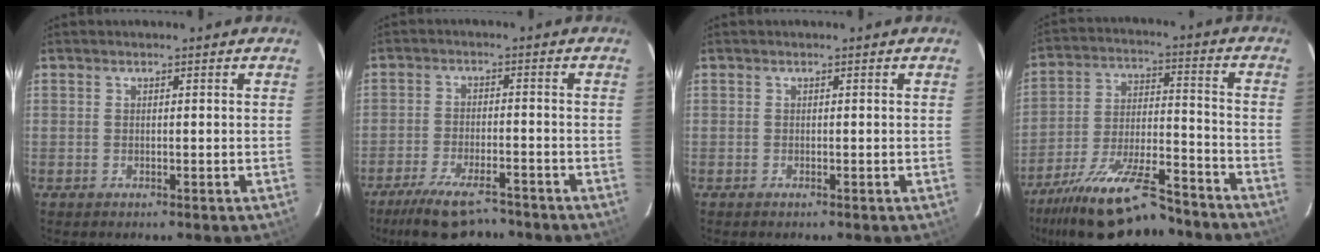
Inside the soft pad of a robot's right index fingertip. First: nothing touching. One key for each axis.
{"total": 11.1, "fx": -9.0, "fy": 3.3, "fz": 5.4, "tx": -0.129, "ty": -0.019, "tz": -0.151}
{"total": 0.0}
{"total": 20.7, "fx": -16.7, "fy": 5.5, "fz": 11.0, "tx": -0.209, "ty": -0.022, "tz": -0.260}